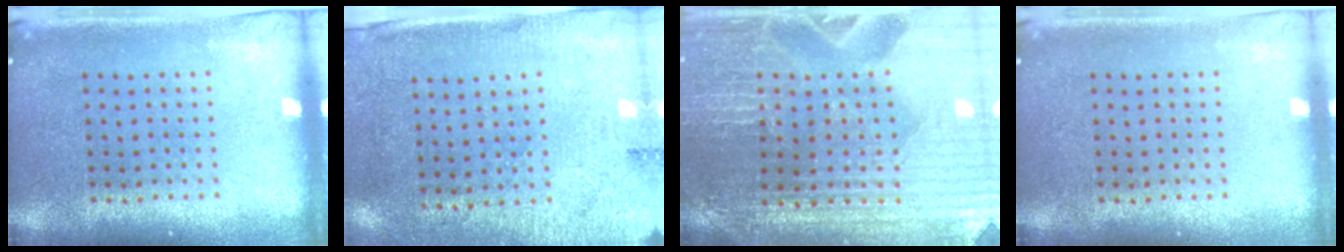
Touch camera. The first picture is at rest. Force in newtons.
{"total": 2.7, "press": 2.3, "slide": 1.5}
{"total": 2.5, "press": 2.4, "slide": 0.4}
{"total": 0.0}